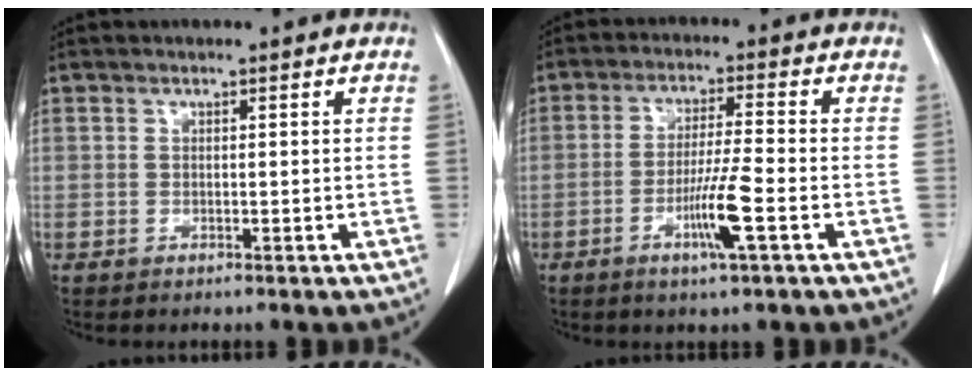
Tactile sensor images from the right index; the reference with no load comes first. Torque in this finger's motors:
{"motor_torque": [0.28, -0.08, 0.15, 0.06]}